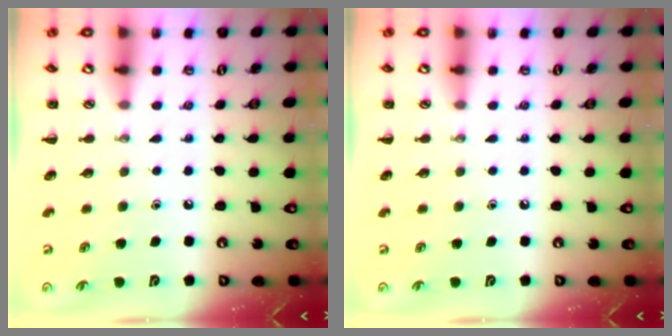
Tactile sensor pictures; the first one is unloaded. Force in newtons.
{"total": 0.0}